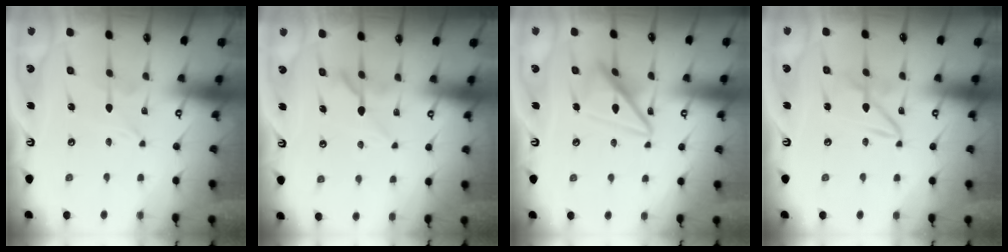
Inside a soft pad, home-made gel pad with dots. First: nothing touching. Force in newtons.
{"total": 5.6, "press": 5.5, "slide": 0.7}
{"total": 15.7, "press": 15.6, "slide": 1.5}
{"total": 5.6, "press": 5.6, "slide": 0.2}